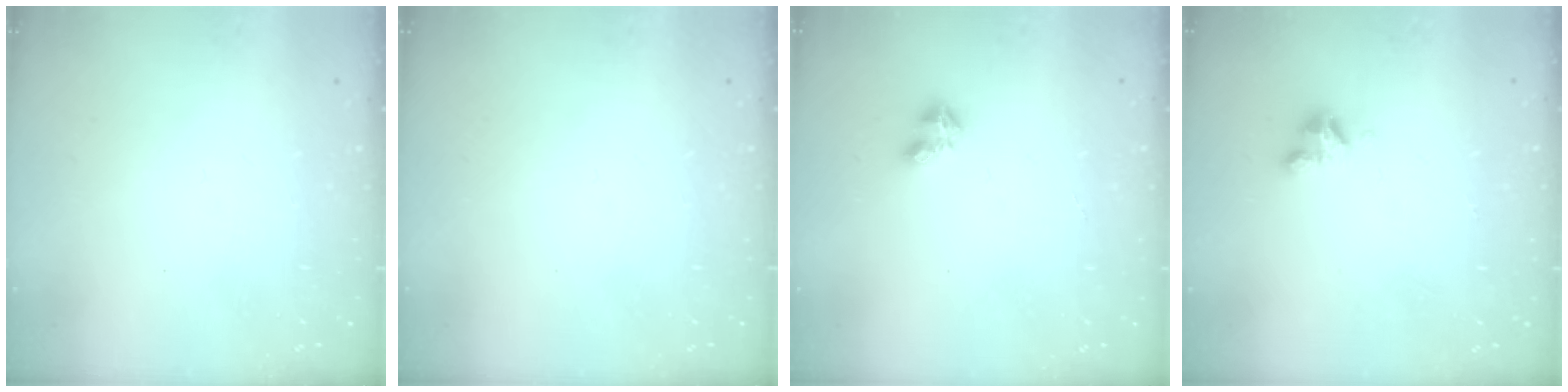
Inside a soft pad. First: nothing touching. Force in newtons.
{"total": 0.0}
{"total": 3.2, "press": 3.2, "slide": 0.5}
{"total": 4.4, "press": 4.4, "slide": 0.4}